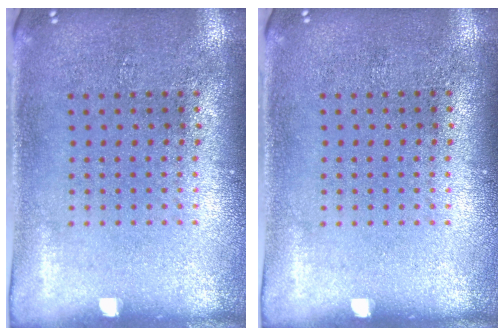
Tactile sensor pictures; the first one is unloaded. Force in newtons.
{"total": 0.0}